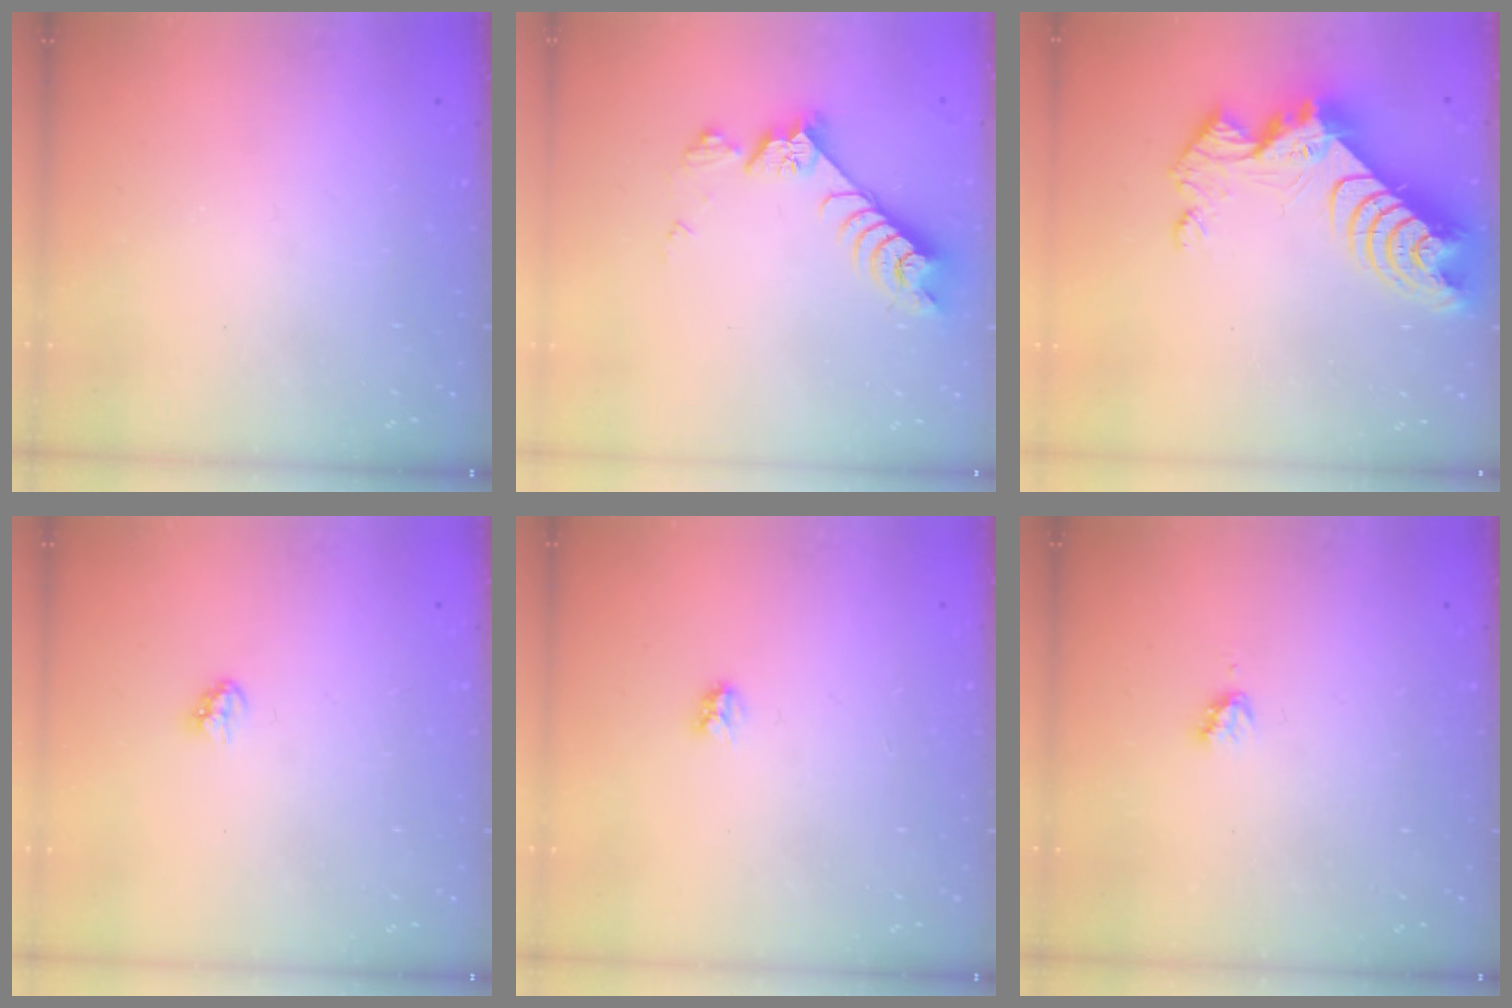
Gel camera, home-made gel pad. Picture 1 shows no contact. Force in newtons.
{"total": 7.4, "press": 7.3, "slide": 1.1}
{"total": 14.7, "press": 14.6, "slide": 1.2}
{"total": 3.1, "press": 3.1, "slide": 0.2}
{"total": 2.9, "press": 2.9, "slide": 0.3}
{"total": 2.8, "press": 2.8, "slide": 0.3}